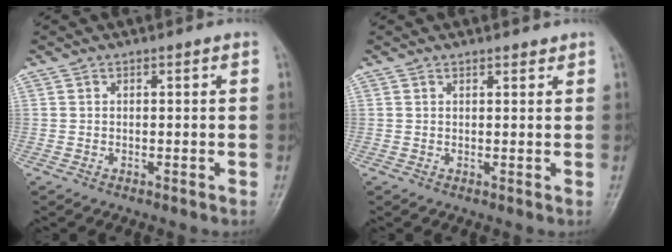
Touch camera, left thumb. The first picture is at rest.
{"total": 1.3, "force": [1.1, 0.5, 0.4], "torque": [0.000, -0.006, 0.015]}